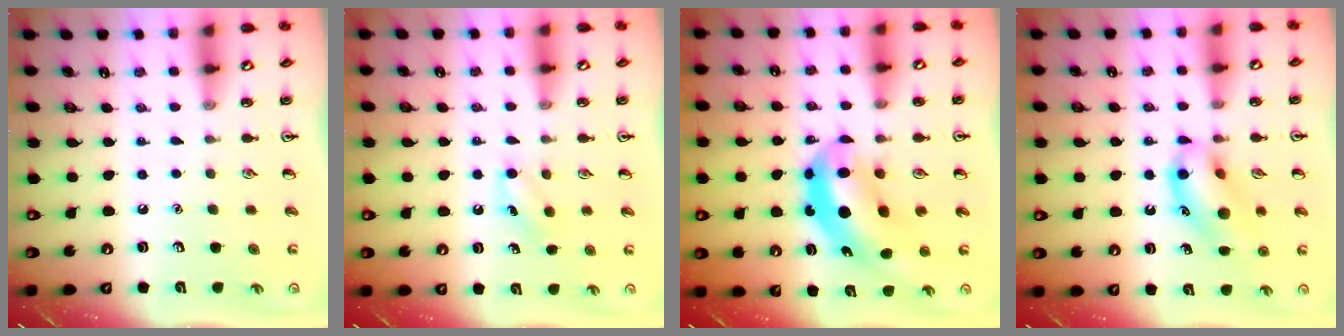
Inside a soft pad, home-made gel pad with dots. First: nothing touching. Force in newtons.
{"total": 5.0, "press": 4.7, "slide": 1.7}
{"total": 10.4, "press": 10.0, "slide": 3.0}
{"total": 14.1, "press": 13.7, "slide": 3.0}